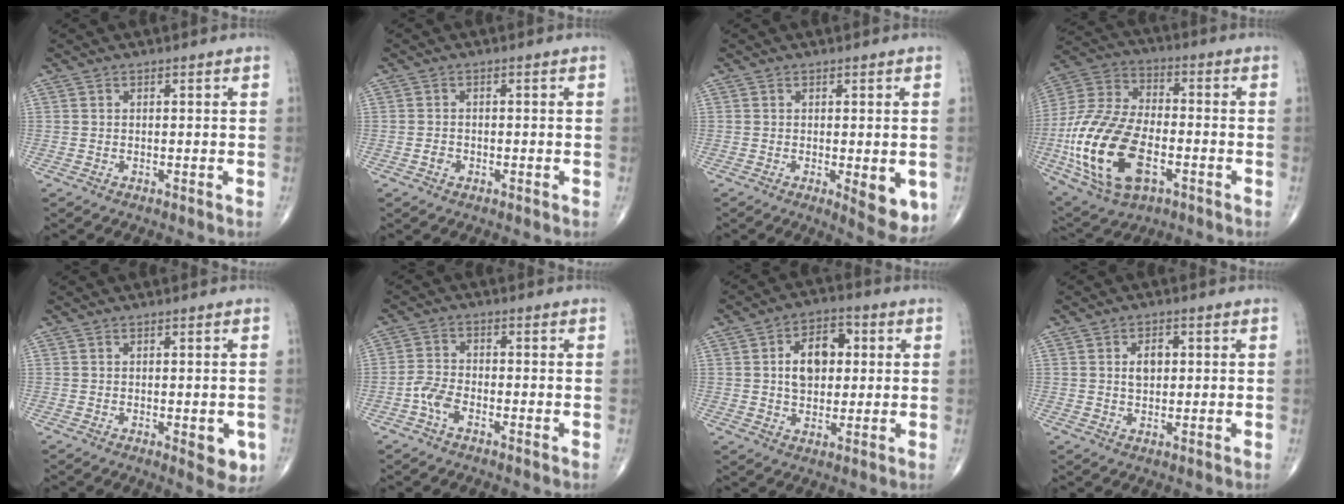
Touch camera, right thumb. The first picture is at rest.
{"total": 1.3, "force": [-0.7, 1.0, 0.5], "torque": [0.000, 0.005, -0.013]}
{"total": 6.9, "force": [-1.5, 2.2, 6.3], "torque": [-0.062, -0.016, -0.015]}
{"total": 22.8, "force": [-6.3, 12.6, 17.9], "torque": [-0.363, 0.012, -0.108]}
{"total": 4.8, "force": [-1.4, 1.9, 4.2], "torque": [-0.028, -0.006, -0.013]}
{"total": 3.9, "force": [-2.2, 1.9, 2.6], "torque": [-0.048, 0.012, -0.050]}
{"total": 10.2, "force": [1.7, 6.8, 7.3], "torque": [-0.088, 0.010, 0.025]}
{"total": 3.9, "force": [0.7, 2.6, 2.8], "torque": [-0.033, 0.001, 0.011]}